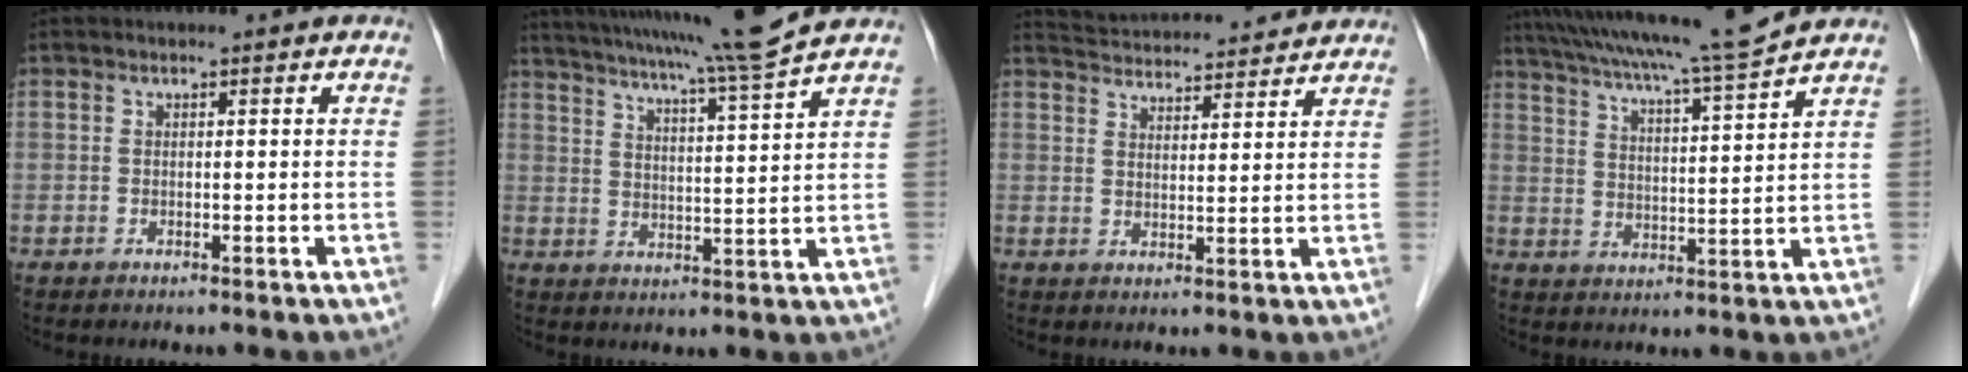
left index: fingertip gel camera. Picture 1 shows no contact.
{"total": 14.6, "force": [12.8, -2.5, 6.6], "torque": [-0.115, -0.027, 0.185]}
{"total": 13.9, "force": [13.4, 1.7, 3.3], "torque": [-0.059, 0.031, 0.187]}
{"total": 14.5, "force": [12.8, -1.5, 6.7], "torque": [-0.121, -0.007, 0.193]}